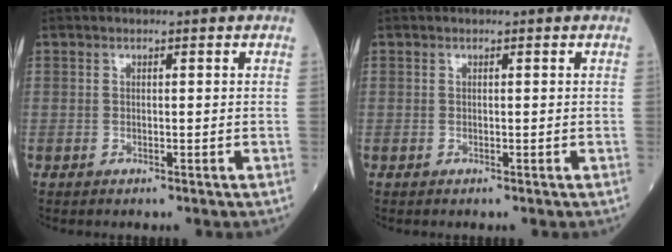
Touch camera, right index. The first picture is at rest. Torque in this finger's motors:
{"motor_torque": [0.00, 0.00, 0.00, -0.01]}